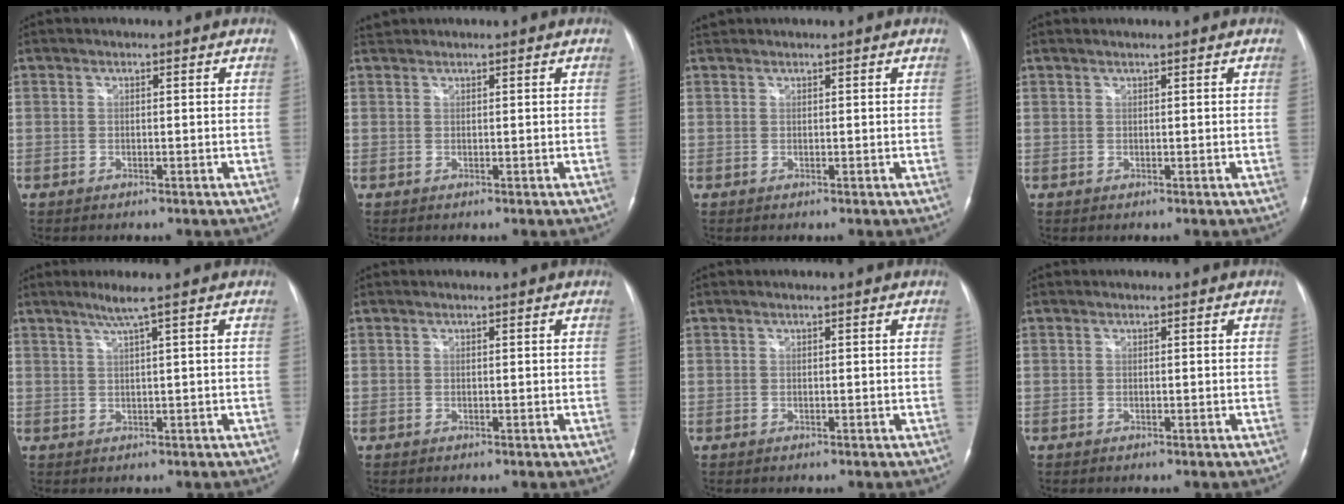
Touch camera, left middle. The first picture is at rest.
{"total": 0.9, "force": [0.9, 0.0, -0.1], "torque": [-0.009, 0.012, 0.022]}
{"total": 0.6, "force": [0.6, 0.2, -0.1], "torque": [-0.010, 0.014, 0.015]}
{"total": 0.7, "force": [0.6, -0.2, 0.3], "torque": [-0.009, 0.006, 0.017]}
{"total": 2.9, "force": [1.6, -1.0, 2.2], "torque": [-0.050, -0.003, 0.035]}
{"total": 0.0}
{"total": 0.0}
{"total": 0.0}